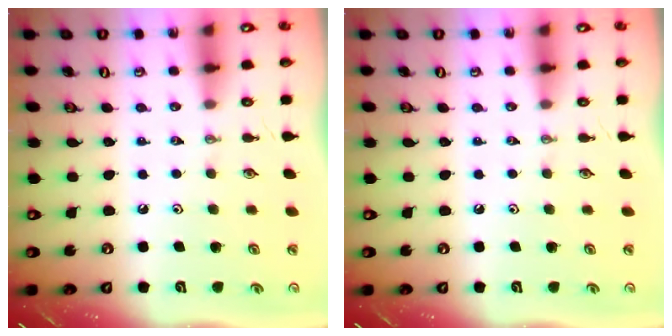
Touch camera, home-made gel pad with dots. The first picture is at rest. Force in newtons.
{"total": 0.0}